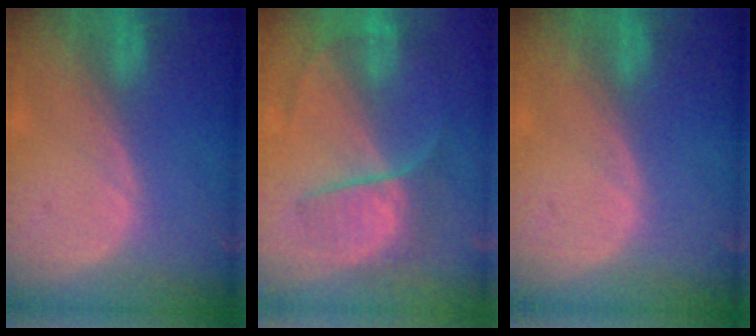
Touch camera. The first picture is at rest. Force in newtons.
{"total": 7.1, "press": 6.7, "slide": 2.5}
{"total": 0.0}